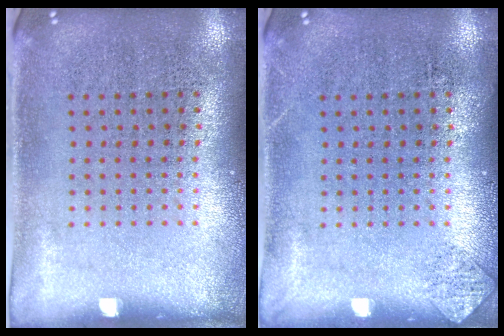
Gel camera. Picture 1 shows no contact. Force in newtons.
{"total": 0.8, "press": 0.8, "slide": 0.1}